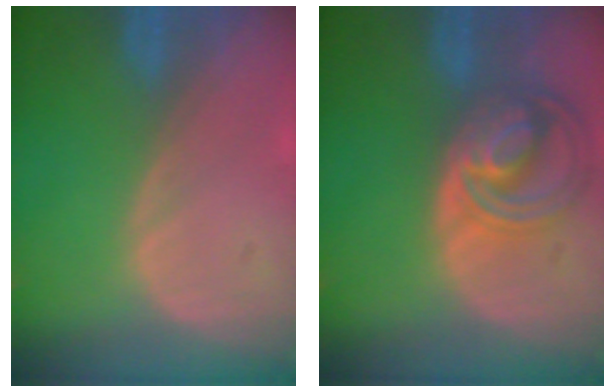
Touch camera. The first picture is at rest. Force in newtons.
{"total": 8.7, "press": 7.5, "slide": 4.4}